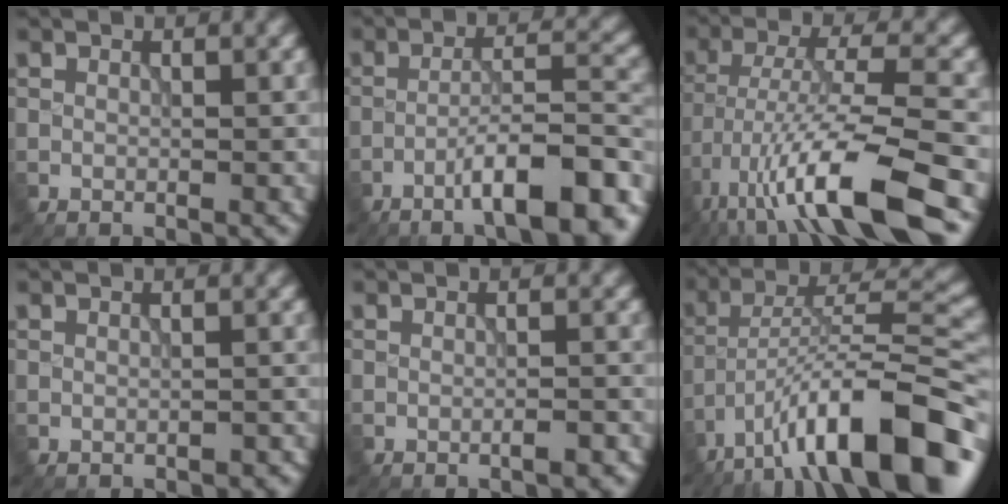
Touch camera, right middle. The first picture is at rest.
{"total": 10.1, "force": [-6.0, 2.1, 7.8], "torque": [-0.112, 0.014, -0.095]}
{"total": 12.0, "force": [-6.8, 2.6, 9.5], "torque": [-0.175, 0.000, -0.120]}
{"total": 0.8, "force": [-0.6, 0.4, 0.3], "torque": [-0.006, -0.003, -0.006]}
{"total": 1.7, "force": [-1.0, 0.4, 1.4], "torque": [-0.017, 0.003, -0.015]}
{"total": 14.3, "force": [-8.8, 4.0, 10.6], "torque": [-0.164, 0.017, -0.152]}